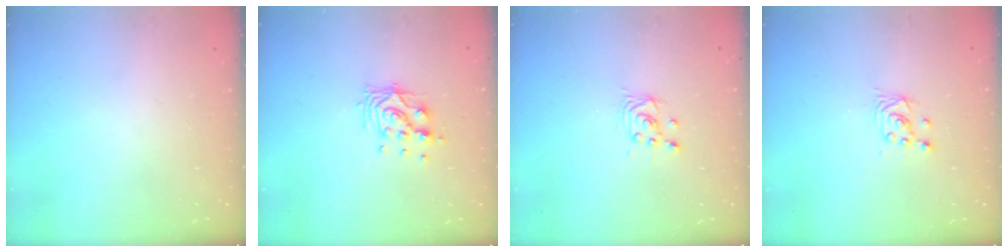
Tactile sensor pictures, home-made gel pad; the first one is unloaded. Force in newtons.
{"total": 9.7, "press": 9.6, "slide": 0.8}
{"total": 2.5, "press": 2.5, "slide": 0.2}
{"total": 2.2, "press": 2.2, "slide": 0.3}